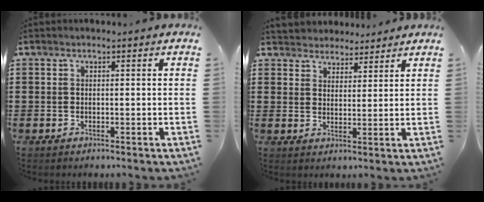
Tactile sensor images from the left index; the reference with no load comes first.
{"total": 3.5, "force": [3.2, 1.3, -0.5], "torque": [-0.004, -0.004, 0.060]}